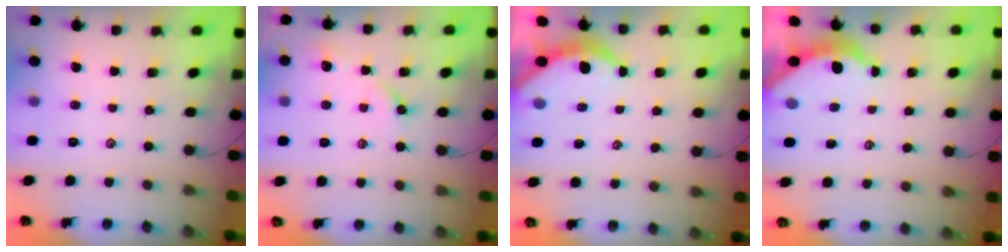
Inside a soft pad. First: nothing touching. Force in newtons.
{"total": 6.0, "press": 6.0, "slide": 0.7}
{"total": 3.9, "press": 3.9, "slide": 0.5}
{"total": 4.0, "press": 3.9, "slide": 0.4}